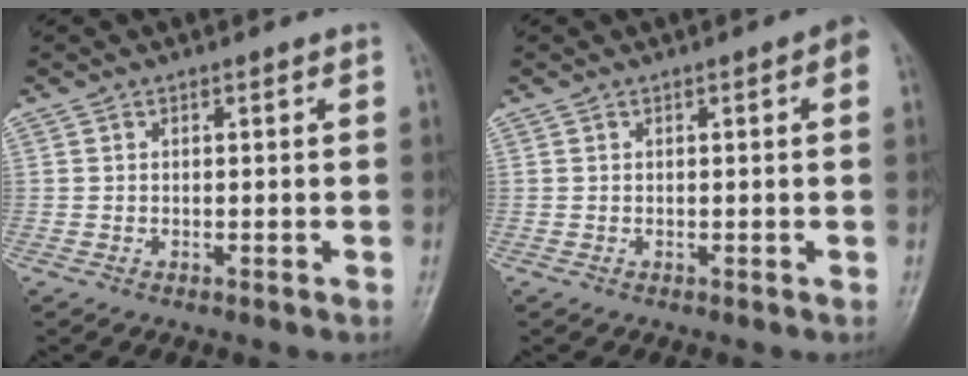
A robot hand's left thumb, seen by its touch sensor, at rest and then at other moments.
{"total": 2.3, "force": [0.5, 0.6, 2.2], "torque": [-0.026, 0.005, 0.003]}